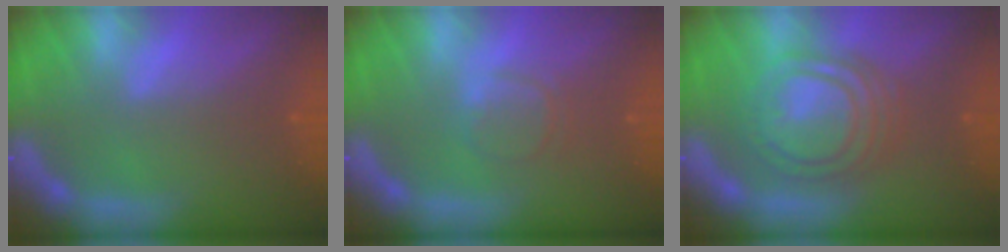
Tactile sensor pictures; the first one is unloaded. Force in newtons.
{"total": 2.4}
{"total": 9.0}